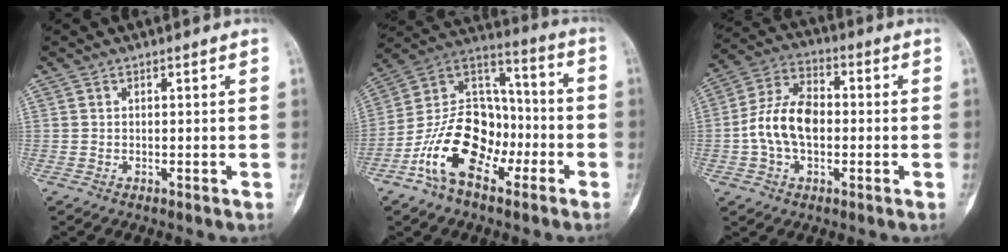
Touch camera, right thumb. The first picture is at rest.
{"total": 18.0, "force": [-7.8, 11.3, 11.6], "torque": [-0.187, 0.075, -0.148]}
{"total": 11.6, "force": [-1.0, 7.4, 8.9], "torque": [-0.163, 0.031, -0.027]}